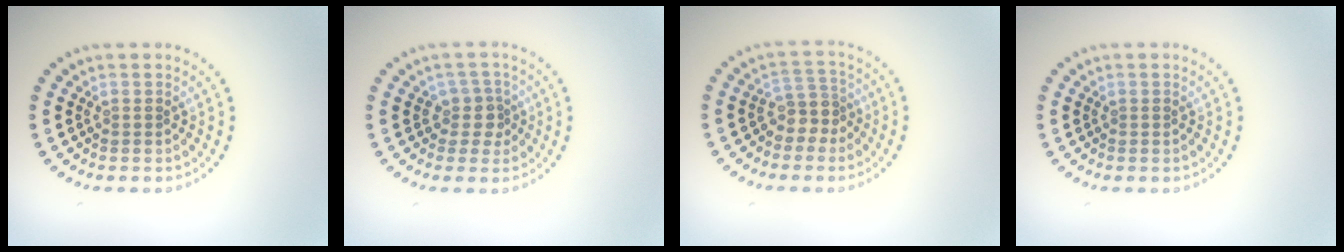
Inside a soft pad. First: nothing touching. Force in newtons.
{"total": 2.0, "press": 1.6, "slide": 1.3}
{"total": 2.5, "press": 2.1, "slide": 1.5}
{"total": 0.0}